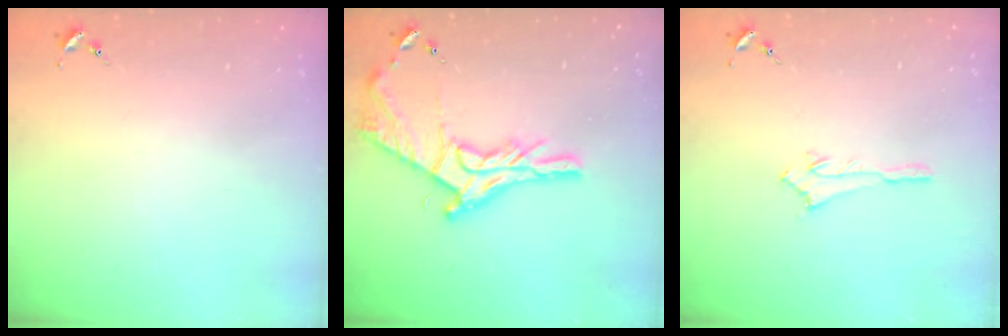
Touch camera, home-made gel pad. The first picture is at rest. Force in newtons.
{"total": 18.3, "press": 18.2, "slide": 1.3}
{"total": 2.6, "press": 2.5, "slide": 0.4}